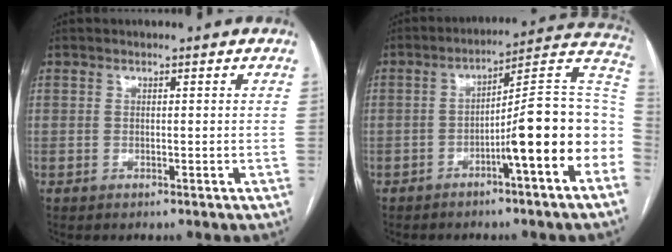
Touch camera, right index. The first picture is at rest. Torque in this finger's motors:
{"motor_torque": [2.12, -0.02, 1.05, 0.21]}